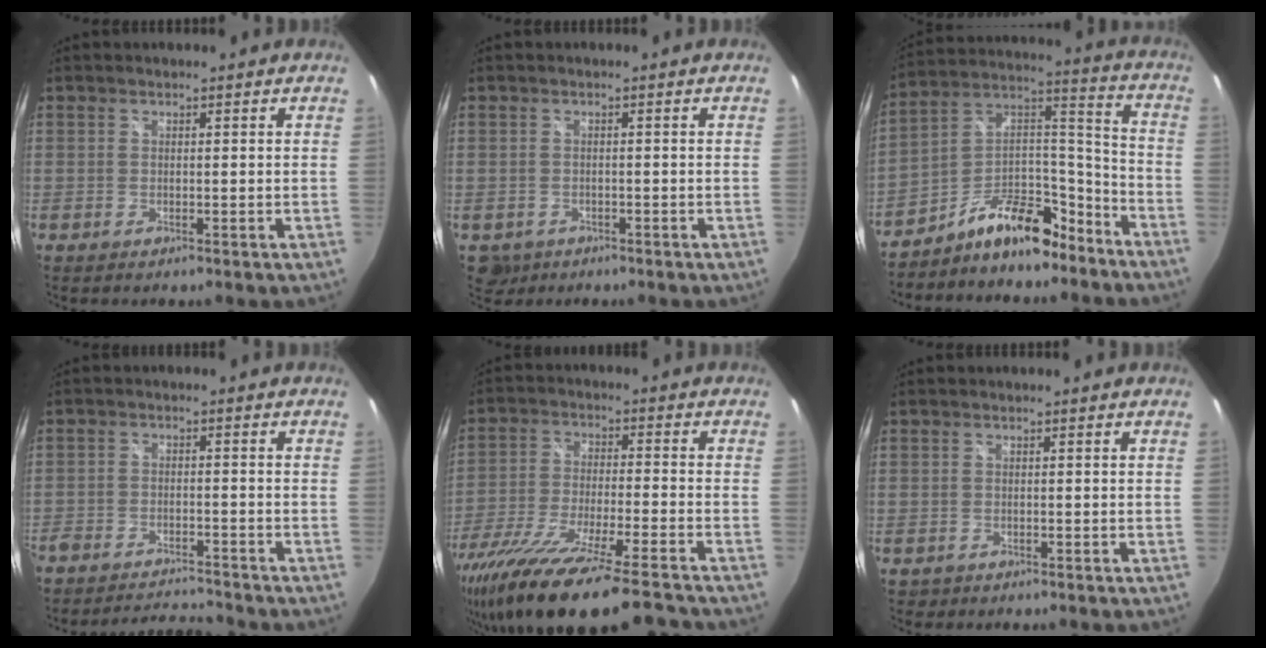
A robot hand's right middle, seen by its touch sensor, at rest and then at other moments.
{"total": 3.8, "force": [-1.5, 3.2, 1.4], "torque": [-0.034, -0.008, -0.016]}
{"total": 14.2, "force": [-10.3, 6.4, 7.4], "torque": [-0.134, 0.056, -0.167]}
{"total": 8.5, "force": [-8.1, 1.3, 2.0], "torque": [-0.059, 0.005, -0.128]}
{"total": 22.0, "force": [-18.0, 1.5, 12.5], "torque": [-0.245, -0.065, -0.309]}
{"total": 1.1, "force": [-0.5, 0.9, 0.3], "torque": [-0.008, -0.004, -0.006]}